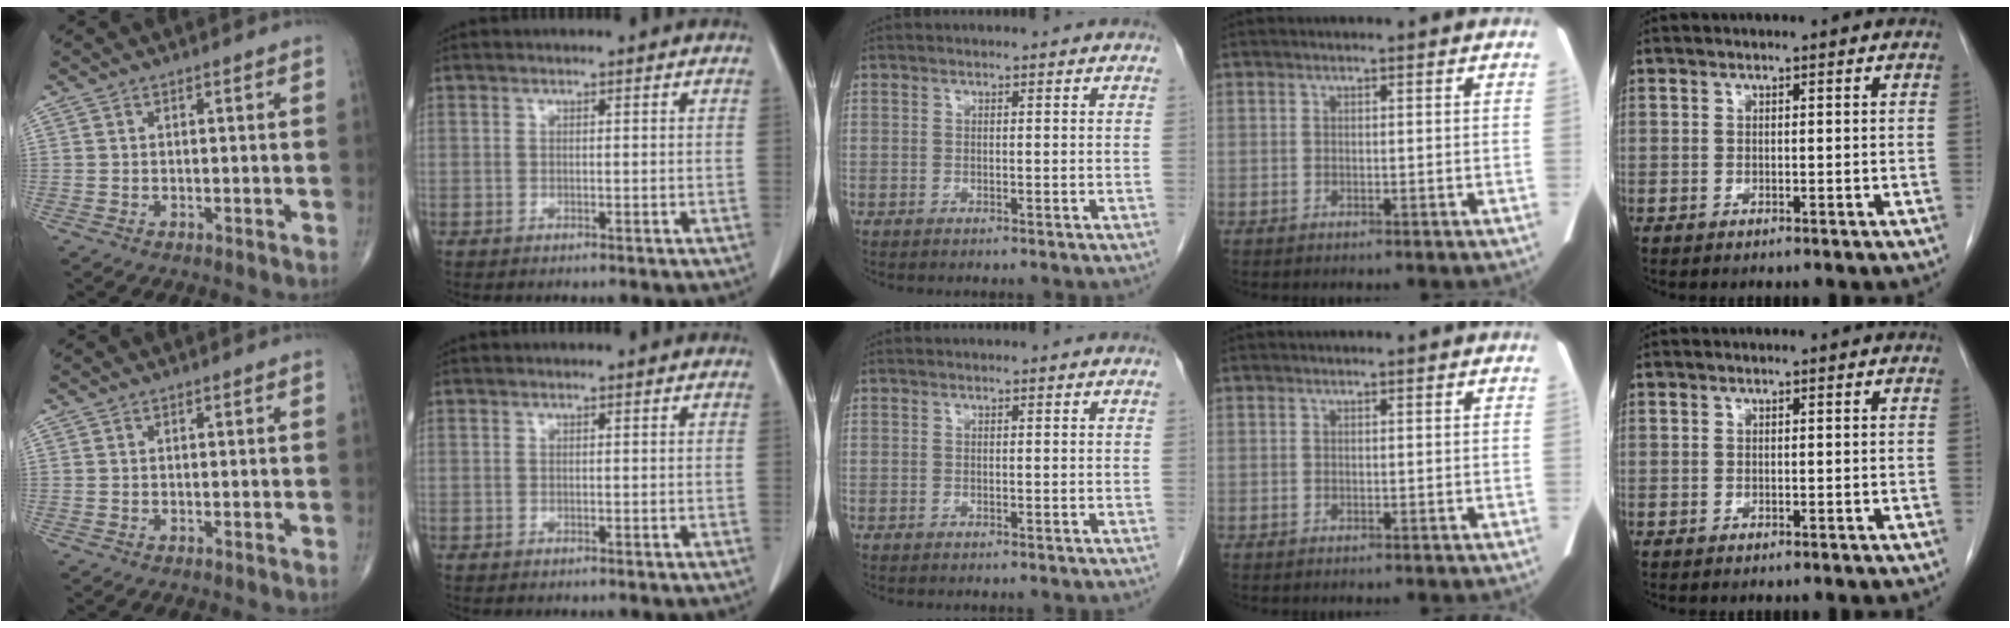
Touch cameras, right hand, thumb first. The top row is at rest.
{}